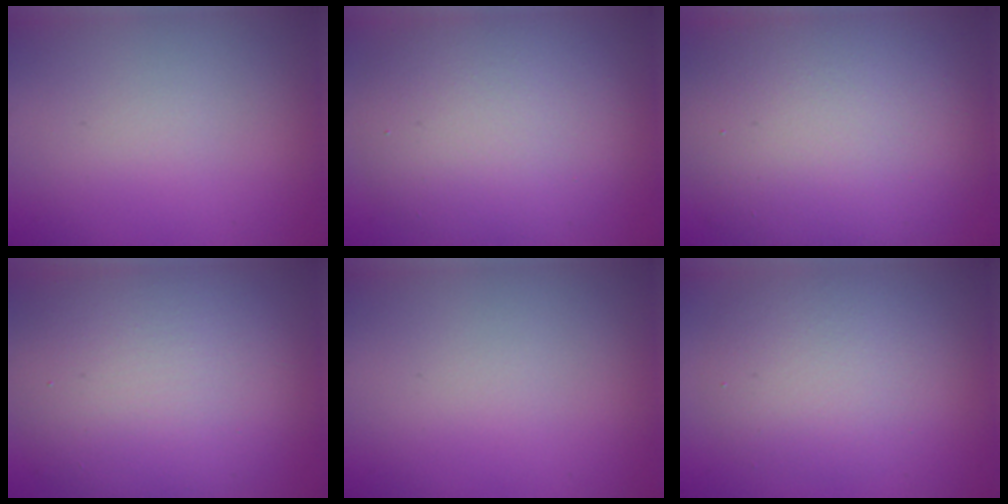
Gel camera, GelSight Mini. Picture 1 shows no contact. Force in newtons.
{"total": 8.5, "press": 8.4, "slide": 0.6}
{"total": 12.4, "press": 12.4, "slide": 0.5}
{"total": 10.0, "press": 10.0, "slide": 0.4}
{"total": 0.0}
{"total": 4.6, "press": 4.5, "slide": 0.6}